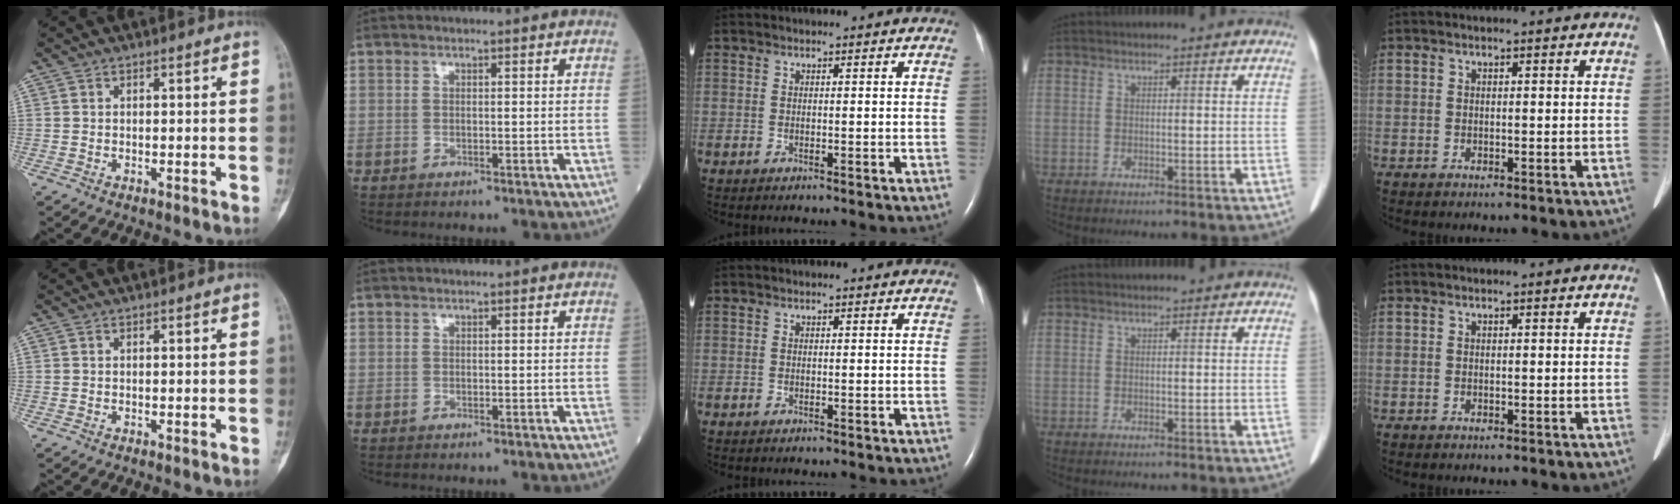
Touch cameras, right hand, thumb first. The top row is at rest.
{}